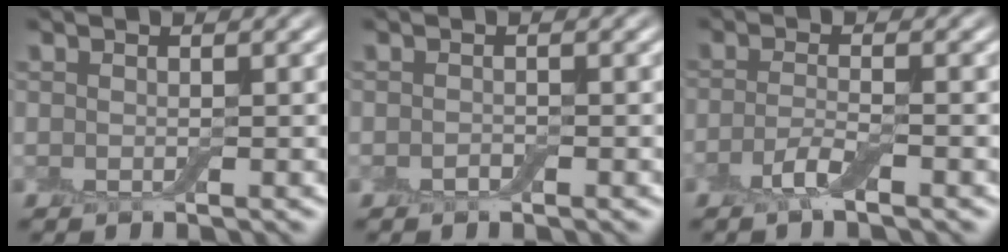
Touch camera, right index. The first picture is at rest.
{"total": 0.6, "force": [-0.3, 0.3, 0.3], "torque": [-0.007, 0.000, -0.006]}
{"total": 2.3, "force": [-1.3, 0.4, 1.8], "torque": [-0.039, 0.001, -0.033]}